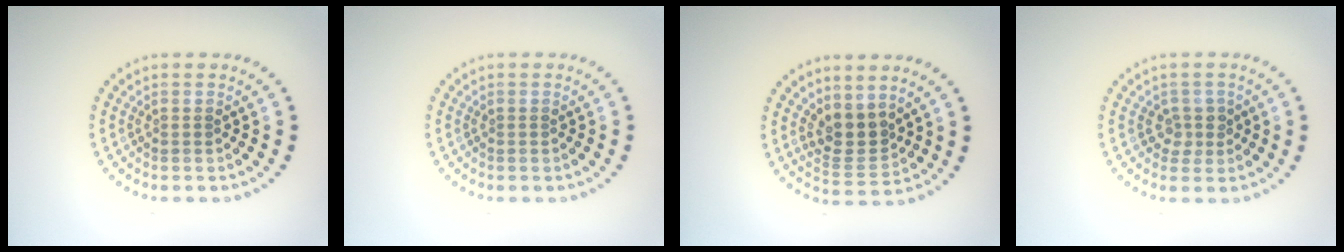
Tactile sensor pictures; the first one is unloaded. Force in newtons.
{"total": 0.0}
{"total": 3.1, "press": 2.5, "slide": 1.7}
{"total": 1.5, "press": 1.3, "slide": 0.8}